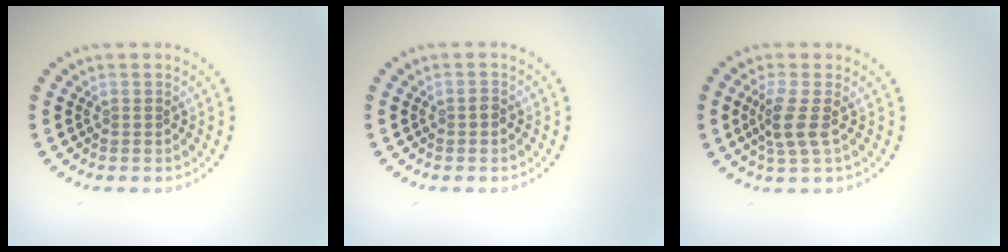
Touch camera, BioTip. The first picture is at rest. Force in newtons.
{"total": 0.7, "press": 0.7, "slide": 0.1}
{"total": 2.7, "press": 2.1, "slide": 1.7}